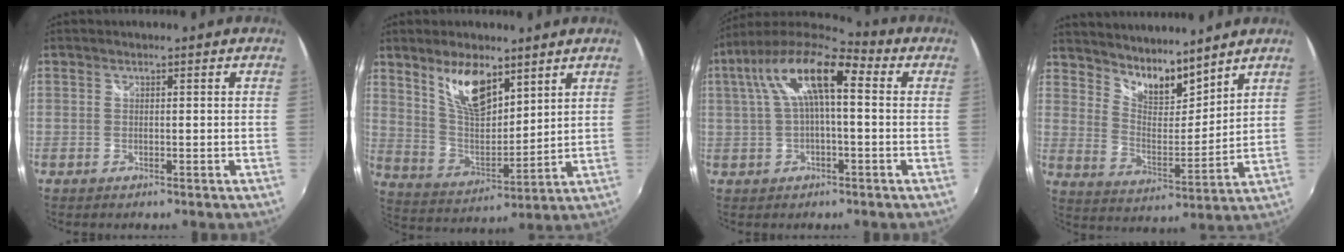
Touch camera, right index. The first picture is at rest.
{"total": 11.9, "force": [7.3, 4.9, 8.0], "torque": [-0.143, 0.002, 0.146]}
{"total": 13.7, "force": [2.8, 4.6, 12.7], "torque": [-0.235, 0.031, 0.041]}
{"total": 10.7, "force": [9.4, 3.1, 4.2], "torque": [-0.071, -0.005, 0.168]}